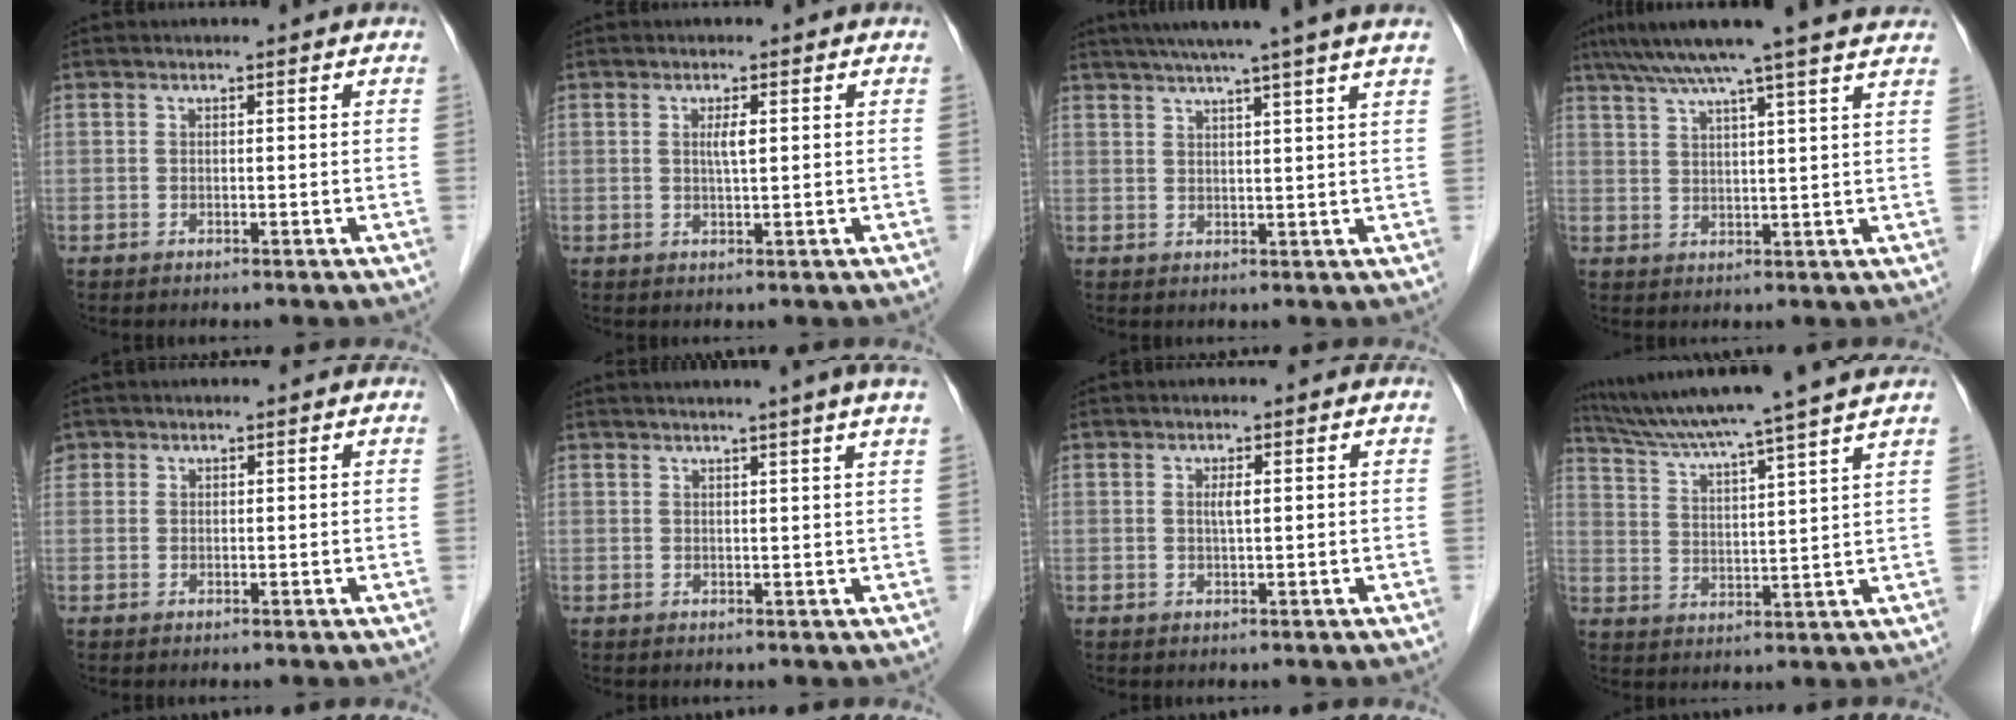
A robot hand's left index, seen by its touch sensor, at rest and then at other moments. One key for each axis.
{"total": 1.8, "fx": 0.4, "fy": 0.2, "fz": 1.8, "tx": -0.036, "ty": 0.000, "tz": 0.007}
{"total": 10.9, "fx": 8.7, "fy": -1.7, "fz": 6.3, "tx": -0.094, "ty": 0.016, "tz": 0.106}
{"total": 15.0, "fx": 12.5, "fy": -0.8, "fz": 8.3, "tx": -0.138, "ty": 0.029, "tz": 0.163}
{"total": 0.9, "fx": 0.5, "fy": 0.7, "fz": 0.0, "tx": 0.008, "ty": 0.003, "tz": 0.008}
{"total": 4.7, "fx": 3.9, "fy": -1.3, "fz": 2.4, "tx": -0.033, "ty": 0.007, "tz": 0.044}
{"total": 1.4, "fx": 0.3, "fy": 0.1, "fz": 1.3, "tx": -0.029, "ty": 0.000, "tz": 0.006}
{"total": 16.2, "fx": 13.9, "fy": -1.8, "fz": 8.1, "tx": -0.141, "ty": -0.001, "tz": 0.205}